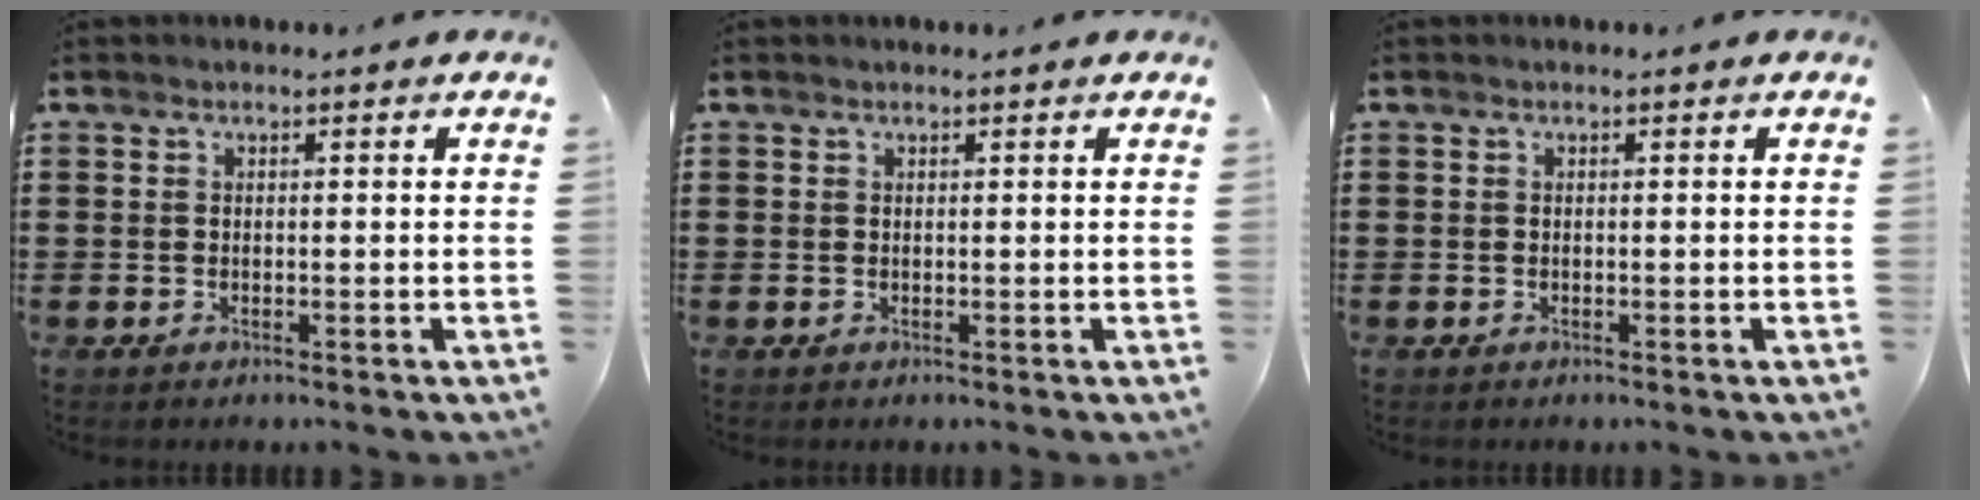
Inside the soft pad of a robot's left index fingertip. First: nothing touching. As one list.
[{"total": 0.0}, {"total": 0.0}]